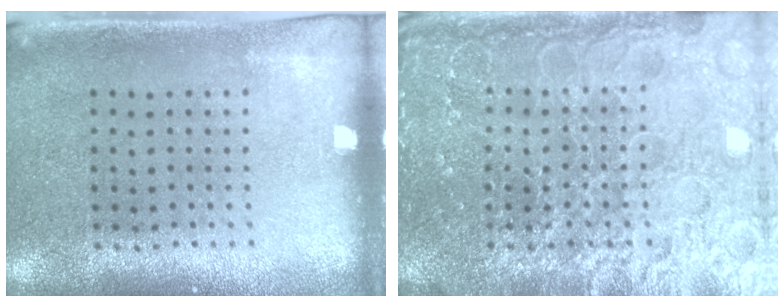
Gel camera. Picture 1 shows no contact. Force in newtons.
{"total": 6.9, "press": 6.9, "slide": 0.8}